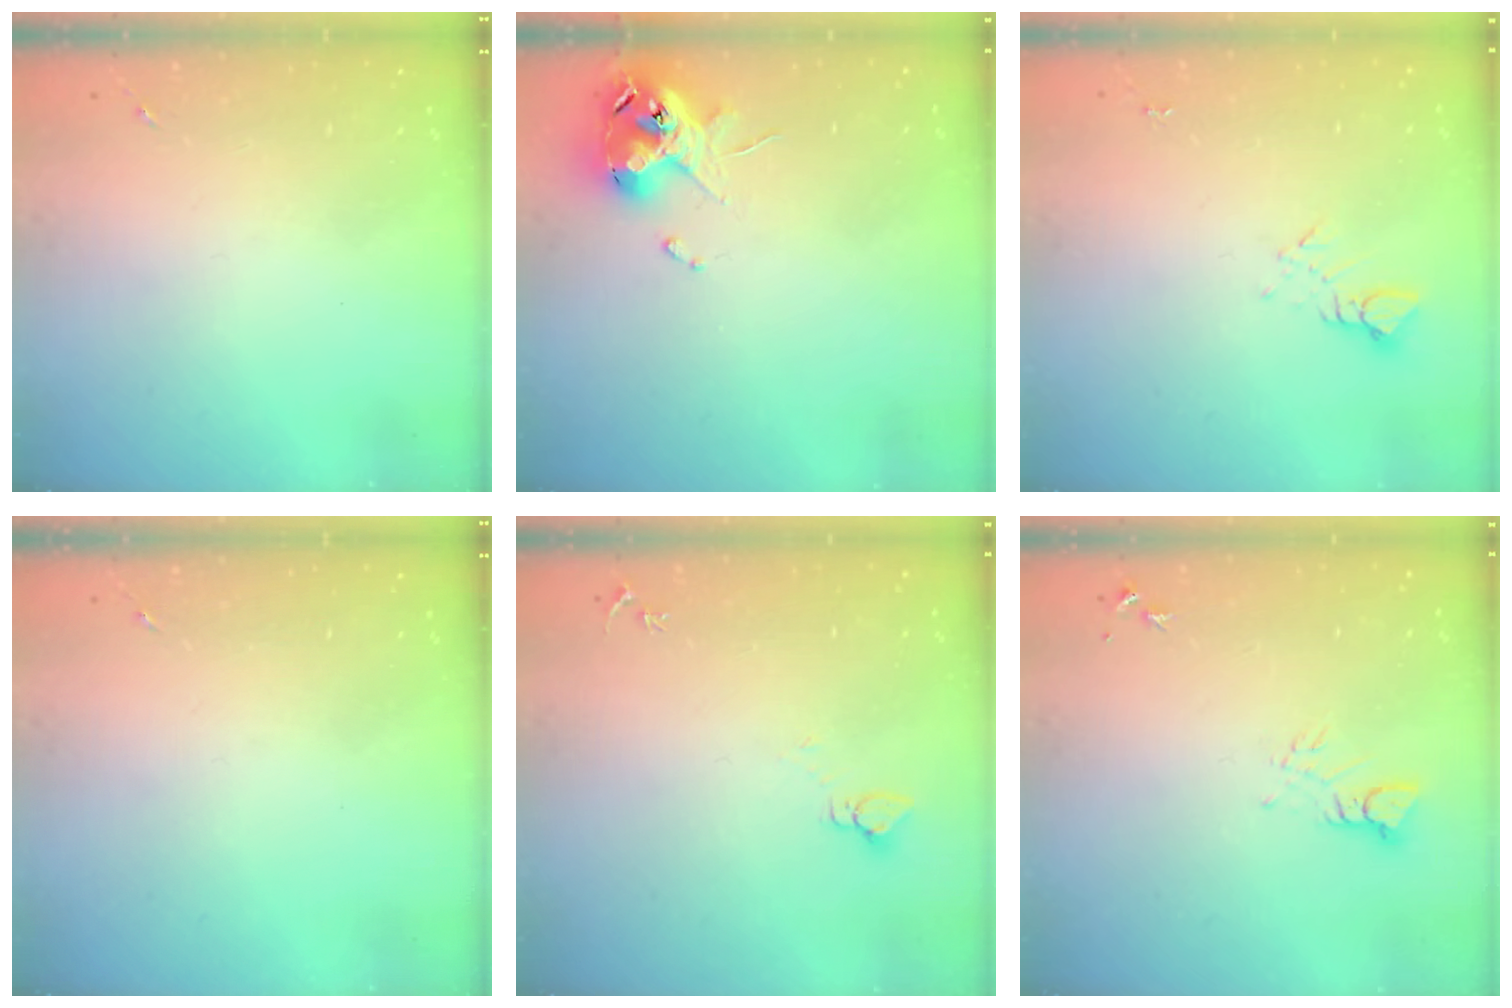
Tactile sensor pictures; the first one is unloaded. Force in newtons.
{"total": 12.6, "press": 12.5, "slide": 1.7}
{"total": 3.8, "press": 3.8, "slide": 0.4}
{"total": 0.0}
{"total": 2.7, "press": 2.7, "slide": 0.1}
{"total": 3.5, "press": 3.5, "slide": 0.2}